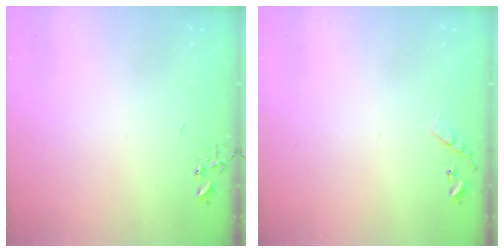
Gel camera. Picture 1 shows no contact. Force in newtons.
{"total": 6.7, "press": 6.6, "slide": 0.4}